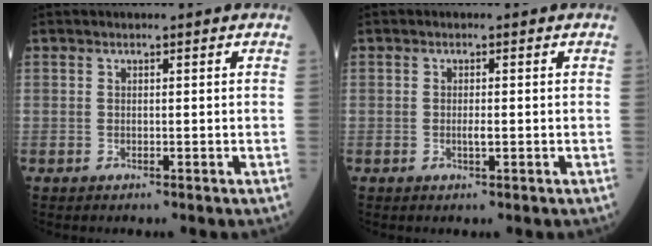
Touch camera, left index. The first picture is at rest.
{"total": 1.0, "force": [-0.3, 0.1, 0.9], "torque": [-0.015, -0.005, -0.006]}